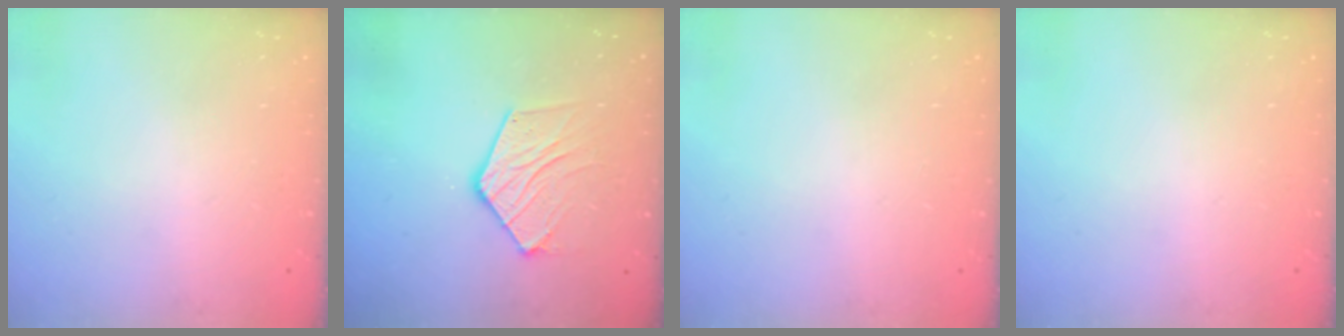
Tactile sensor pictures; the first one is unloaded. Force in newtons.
{"total": 11.9, "press": 11.8, "slide": 0.9}
{"total": 0.0}
{"total": 0.0}